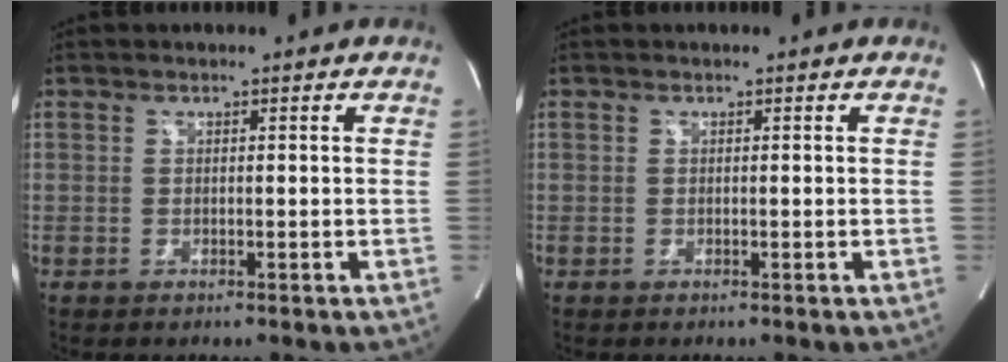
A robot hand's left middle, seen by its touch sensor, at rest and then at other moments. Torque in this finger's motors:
{"motor_torque": [0.00, 0.00, 0.00, 0.00]}